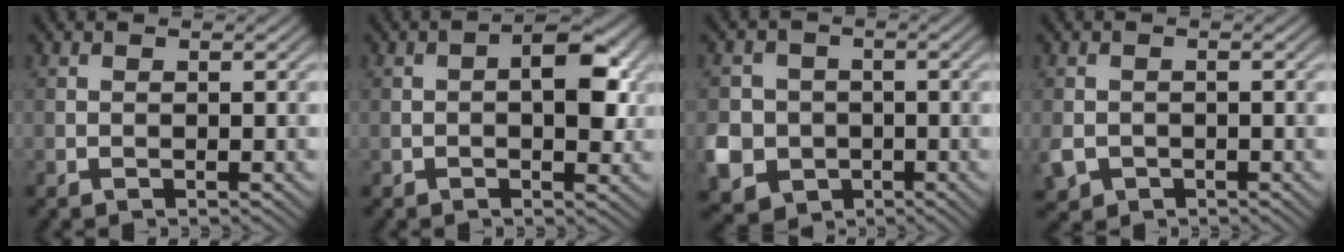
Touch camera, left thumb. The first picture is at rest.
{"total": 5.1, "force": [0.4, 2.4, 4.5], "torque": [-0.061, 0.005, 0.001]}
{"total": 8.0, "force": [-2.1, 7.3, 2.4], "torque": [-0.085, -0.021, -0.060]}
{"total": 2.7, "force": [-1.1, 2.2, 1.2], "torque": [-0.034, -0.014, -0.023]}